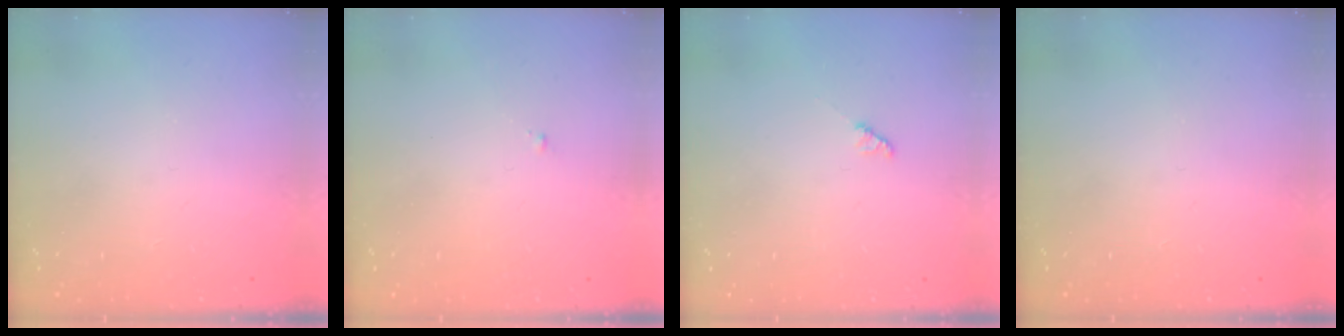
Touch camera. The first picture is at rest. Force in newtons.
{"total": 0.6, "press": 0.6, "slide": 0.2}
{"total": 2.2, "press": 2.2, "slide": 0.3}
{"total": 0.0}